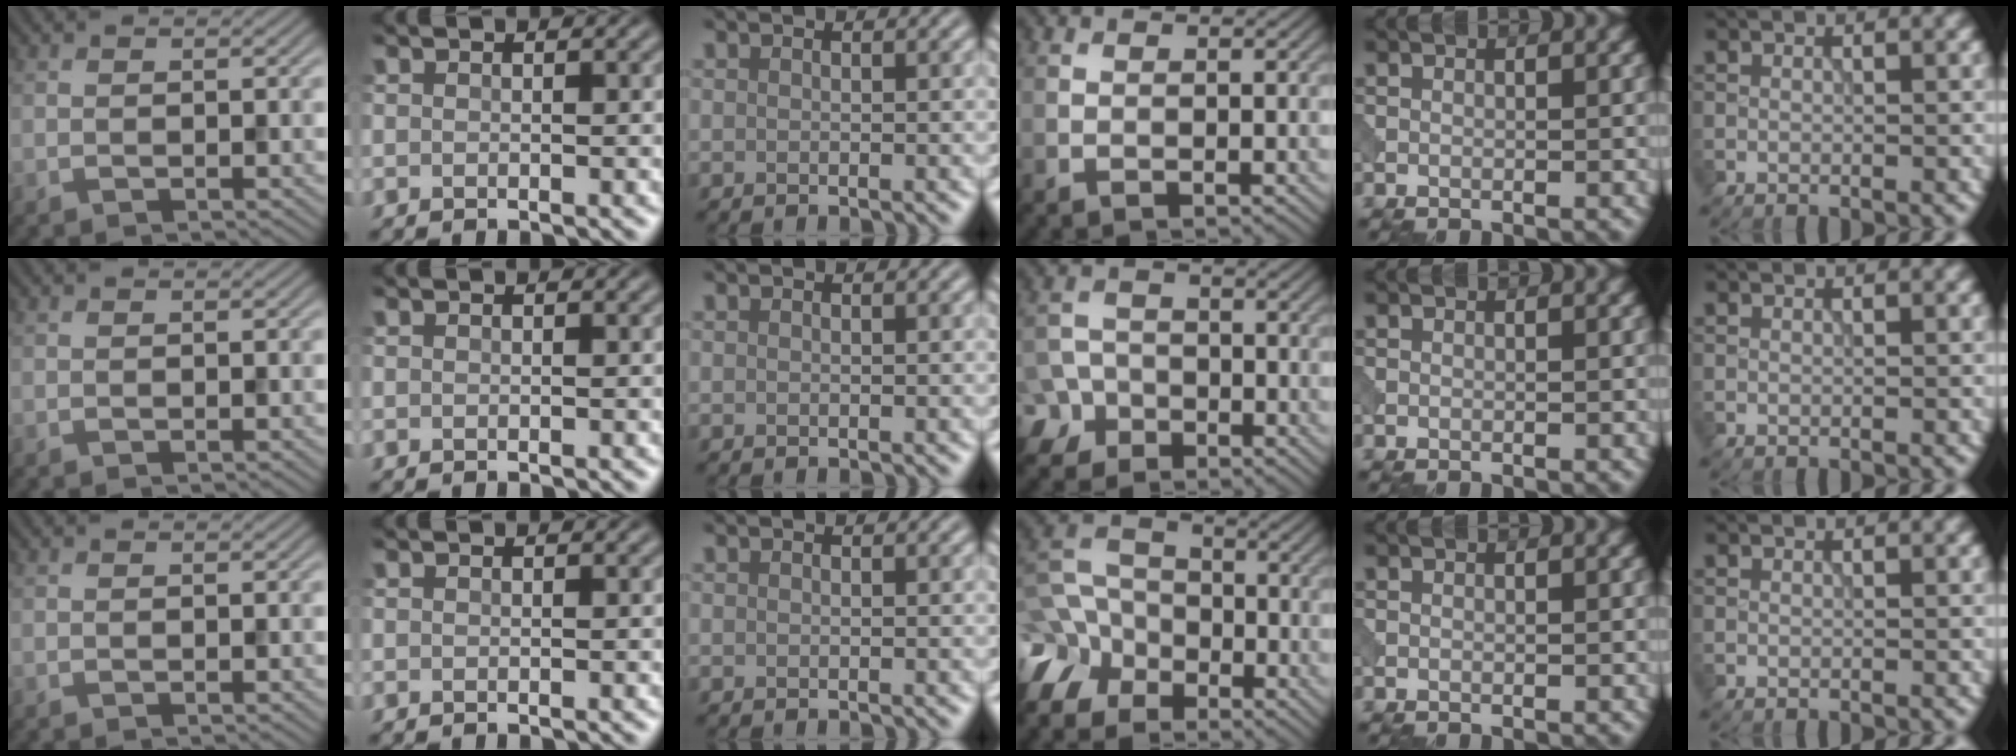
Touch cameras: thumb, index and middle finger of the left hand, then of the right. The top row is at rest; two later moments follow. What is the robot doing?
{"motion": "open", "object": "sandwich press"}